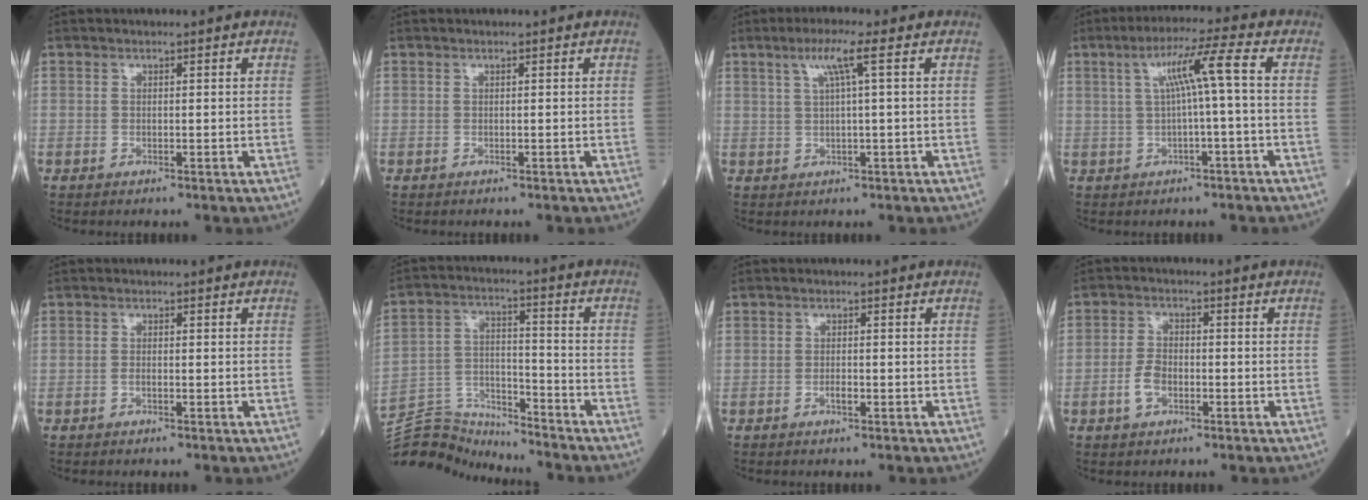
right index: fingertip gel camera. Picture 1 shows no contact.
{"total": 0.0}
{"total": 4.4, "force": [1.7, -0.6, 4.0], "torque": [-0.079, 0.009, 0.033]}
{"total": 6.7, "force": [0.7, -0.8, 6.6], "torque": [-0.116, 0.019, 0.015]}
{"total": 0.7, "force": [-0.3, 0.3, 0.6], "torque": [-0.011, 0.001, -0.004]}
{"total": 11.2, "force": [-11.1, 1.3, -0.8], "torque": [0.007, 0.043, -0.203]}
{"total": 1.2, "force": [-0.5, 0.4, 1.0], "torque": [-0.019, 0.001, -0.009]}
{"total": 4.0, "force": [-1.4, 2.3, 2.9], "torque": [-0.061, 0.005, -0.028]}